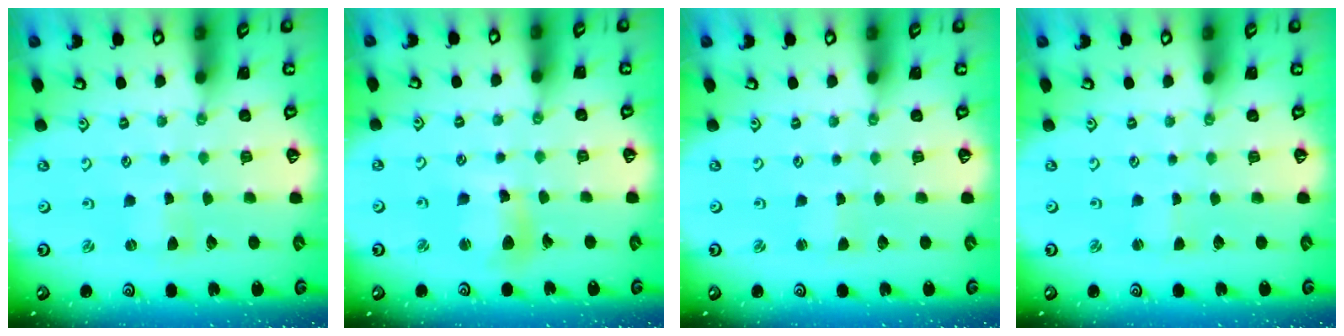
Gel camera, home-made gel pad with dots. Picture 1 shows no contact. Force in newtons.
{"total": 8.2, "press": 8.2, "slide": 0.5}
{"total": 0.5, "press": 0.5, "slide": 0.1}
{"total": 0.0}